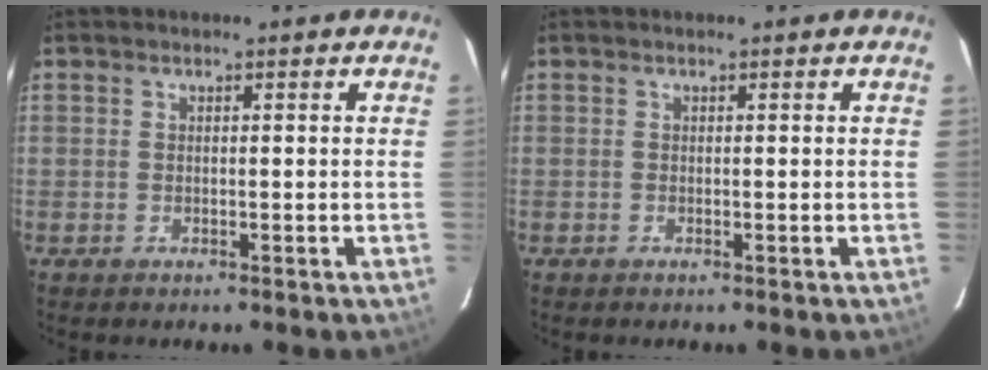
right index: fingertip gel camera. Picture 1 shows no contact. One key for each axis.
{"total": 0.0}